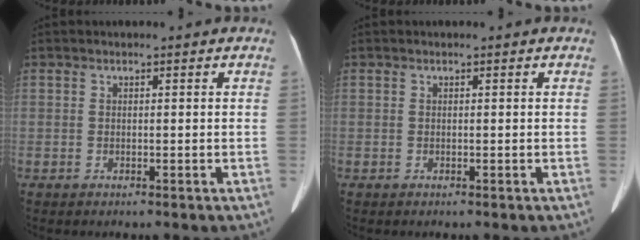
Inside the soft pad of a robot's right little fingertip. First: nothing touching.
{"total": 0.0}